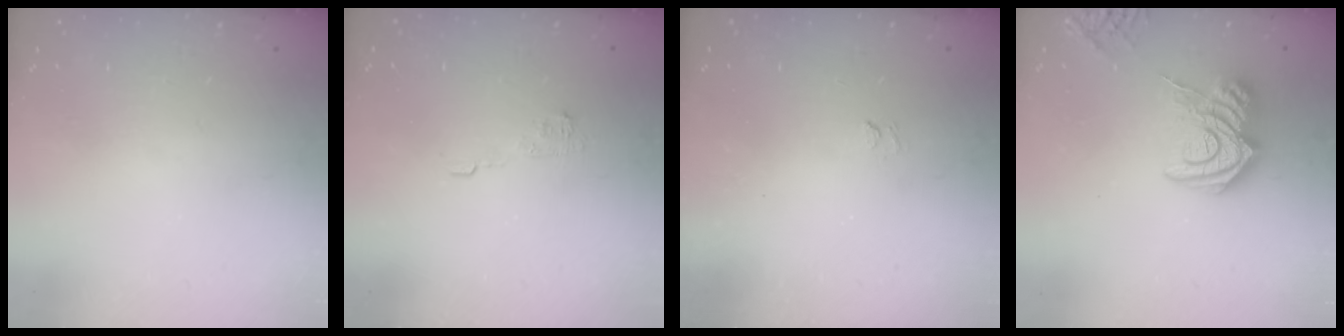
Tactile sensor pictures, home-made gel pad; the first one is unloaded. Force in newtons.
{"total": 5.4, "press": 5.4, "slide": 0.3}
{"total": 1.6, "press": 1.0, "slide": 1.2}
{"total": 15.1, "press": 15.0, "slide": 1.6}